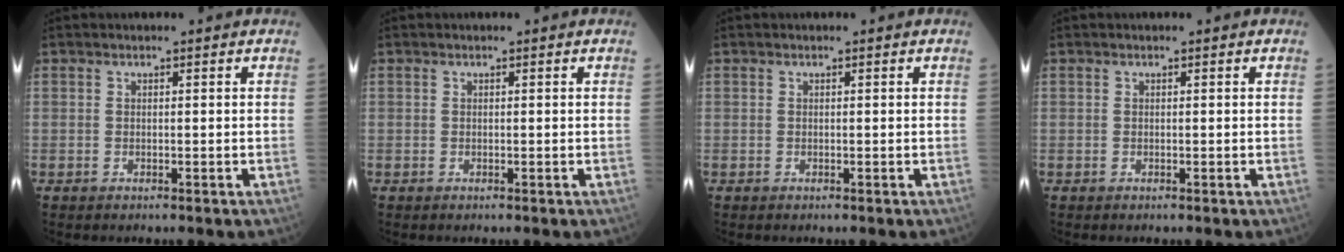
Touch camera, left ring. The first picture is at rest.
{"total": 0.0}
{"total": 0.0}
{"total": 0.0}